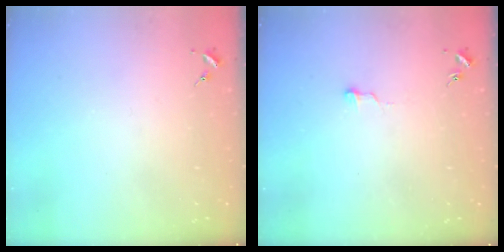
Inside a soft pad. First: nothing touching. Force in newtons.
{"total": 3.9, "press": 3.9, "slide": 0.3}